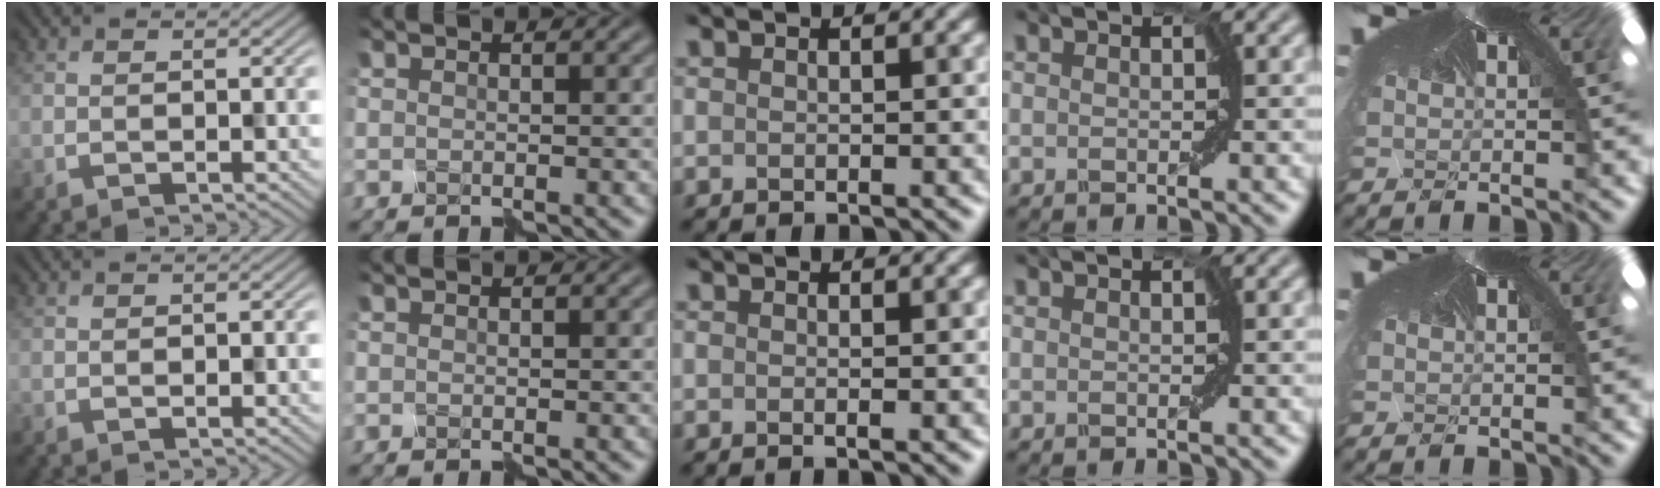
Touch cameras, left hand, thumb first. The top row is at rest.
{"thumb": {"total": 0.9, "force": [0.1, 0.6, 0.7], "torque": [-0.009, -0.002, 0.006]}, "middle": {"total": 0.8, "force": [0.1, 0.5, 0.6], "torque": [0.009, 0.001, -0.008]}}